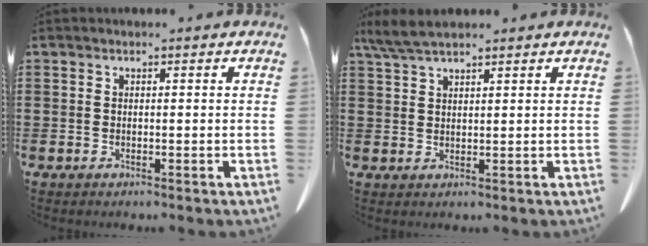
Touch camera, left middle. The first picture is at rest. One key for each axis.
{"total": 4.2, "fx": 3.3, "fy": 0.7, "fz": 2.5, "tx": -0.057, "ty": -0.002, "tz": 0.063}